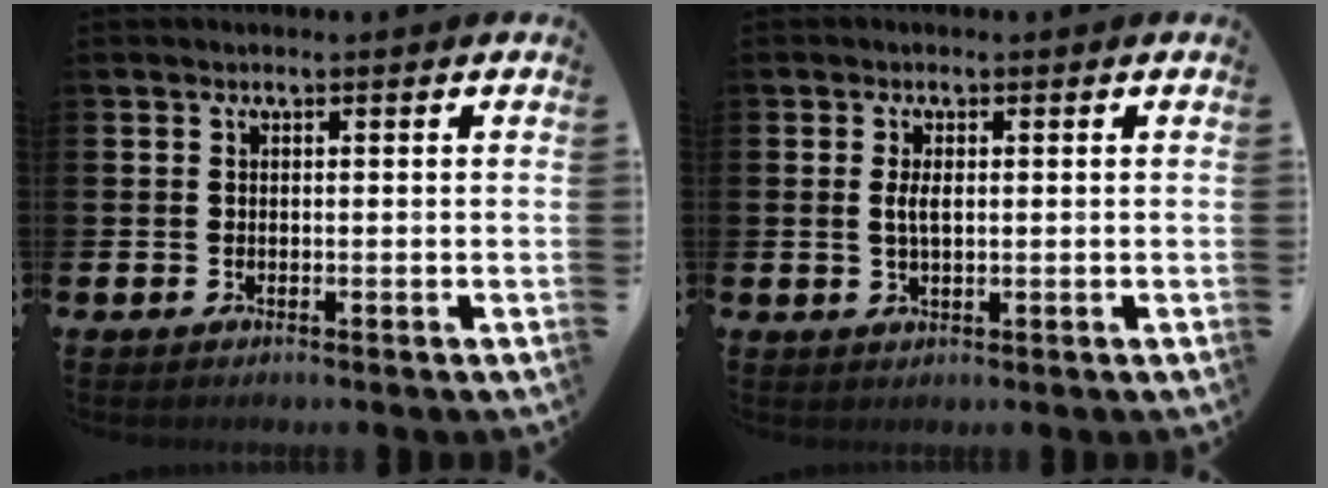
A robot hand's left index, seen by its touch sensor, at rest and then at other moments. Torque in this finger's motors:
{"motor_torque": [0.57, 0.31, 0.08, 0.06]}